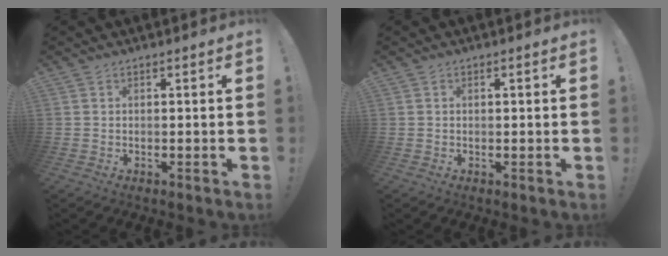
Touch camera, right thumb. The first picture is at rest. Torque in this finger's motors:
{"motor_torque": [-0.14, -0.13, -0.18, 0.00, 0.08]}